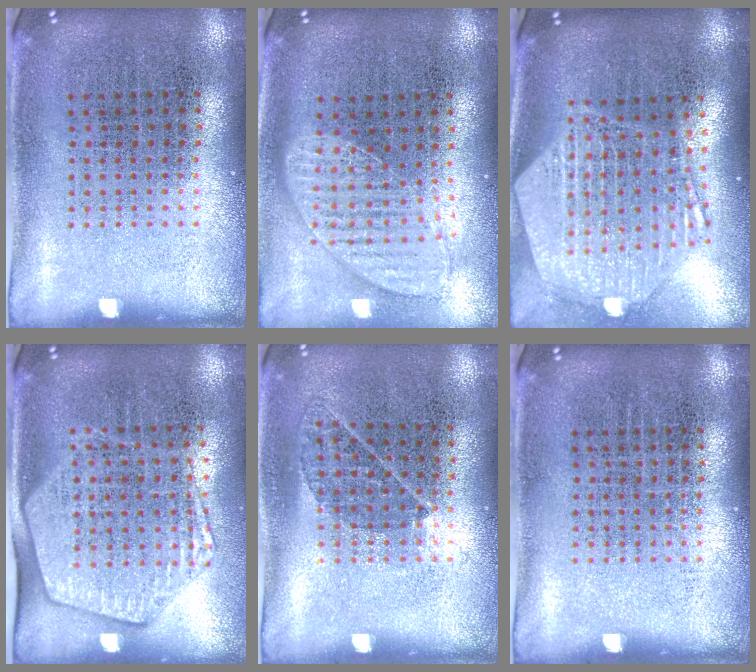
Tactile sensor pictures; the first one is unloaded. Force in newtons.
{"total": 1.2, "press": 1.2, "slide": 0.3}
{"total": 2.8, "press": 2.2, "slide": 1.7}
{"total": 1.9, "press": 1.7, "slide": 0.9}
{"total": 0.8, "press": 0.6, "slide": 0.4}
{"total": 0.0}